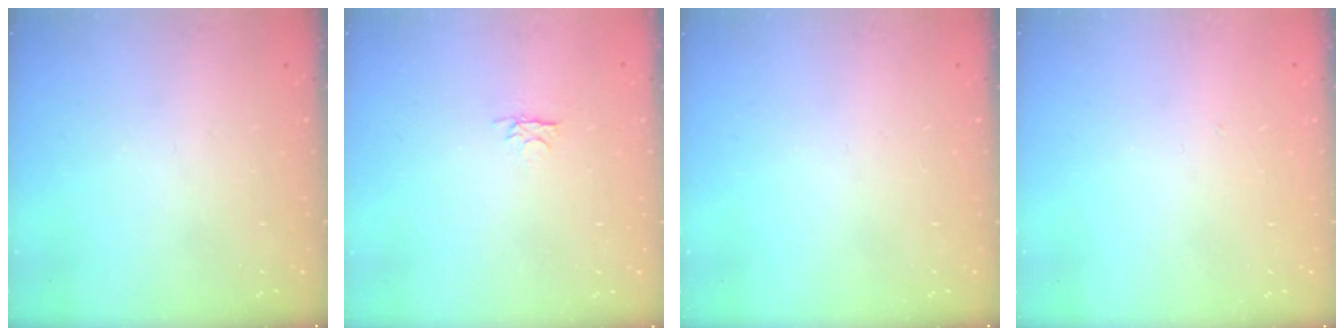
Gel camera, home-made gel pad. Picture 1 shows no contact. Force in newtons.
{"total": 2.6, "press": 2.6, "slide": 0.3}
{"total": 0.0}
{"total": 1.6, "press": 1.6, "slide": 0.0}